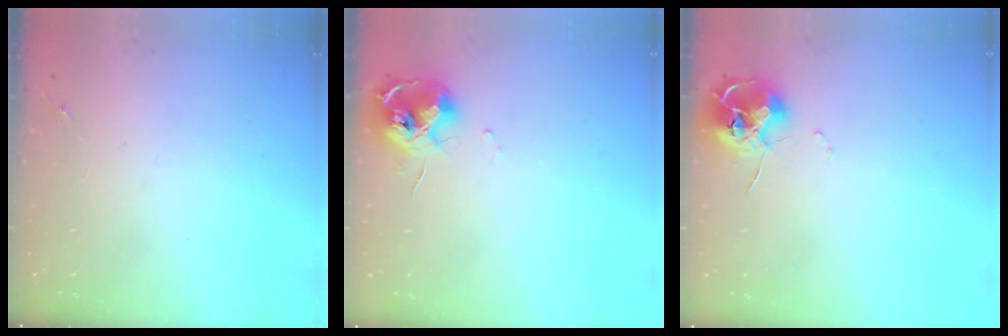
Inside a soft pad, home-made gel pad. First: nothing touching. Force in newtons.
{"total": 12.1, "press": 12.0, "slide": 1.2}
{"total": 10.4, "press": 10.4, "slide": 0.9}